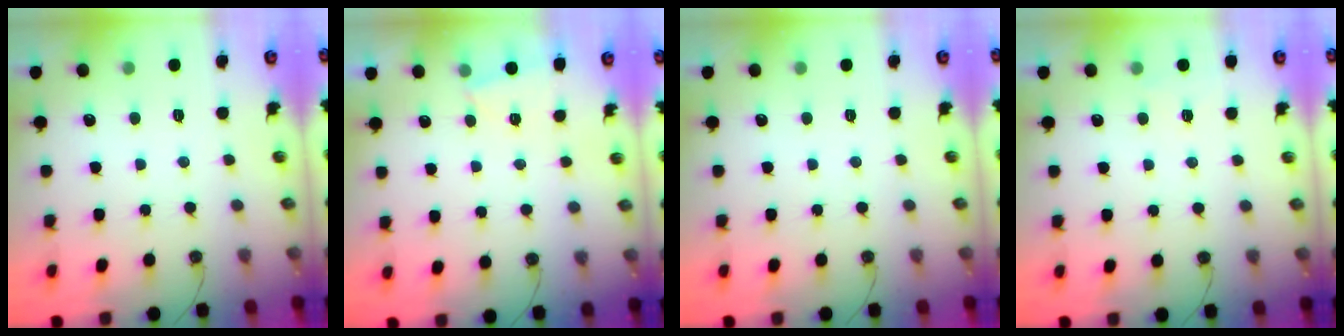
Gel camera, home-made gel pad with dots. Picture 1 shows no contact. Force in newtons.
{"total": 5.0, "press": 0.7, "slide": 5.0}
{"total": 0.0}
{"total": 3.1, "press": 2.4, "slide": 2.0}